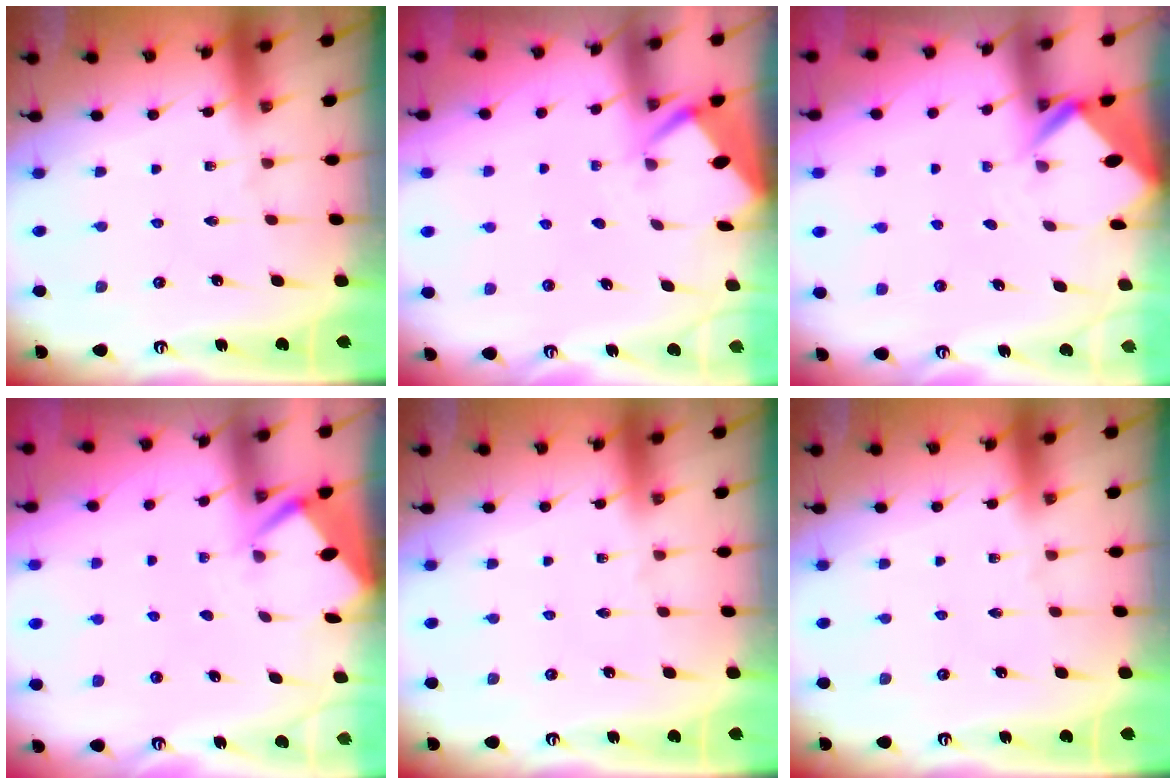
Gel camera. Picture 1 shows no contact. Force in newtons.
{"total": 2.7, "press": 2.6, "slide": 0.4}
{"total": 3.1, "press": 3.1, "slide": 0.2}
{"total": 2.7, "press": 2.7, "slide": 0.4}
{"total": 0.0}
{"total": 0.0}